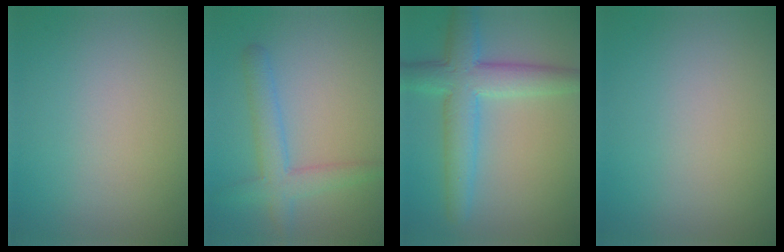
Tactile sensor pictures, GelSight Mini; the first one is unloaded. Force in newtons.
{"total": 3.4, "press": 3.4, "slide": 0.2}
{"total": 7.0, "press": 7.0, "slide": 0.2}
{"total": 0.0}